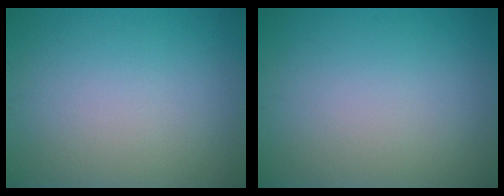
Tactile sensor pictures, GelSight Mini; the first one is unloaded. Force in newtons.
{"total": 0.0}